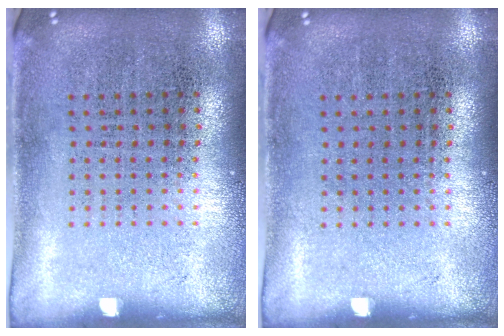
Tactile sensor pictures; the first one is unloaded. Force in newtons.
{"total": 0.0}